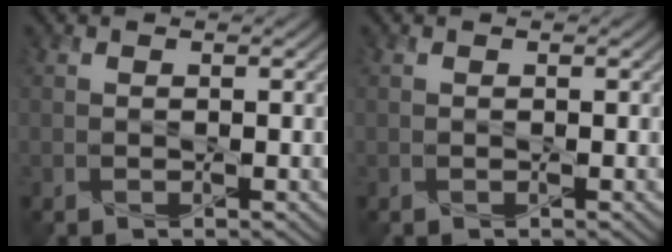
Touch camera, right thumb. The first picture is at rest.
{"total": 0.0}